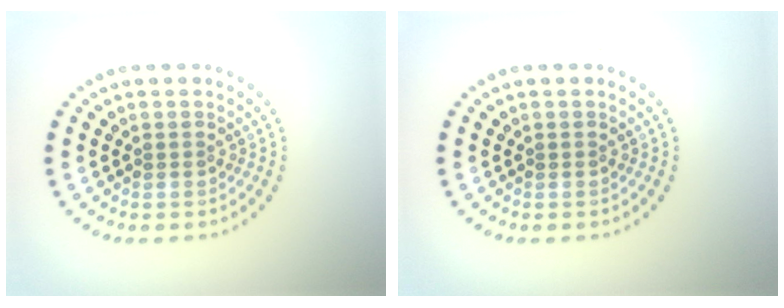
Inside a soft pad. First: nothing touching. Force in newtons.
{"total": 0.0}